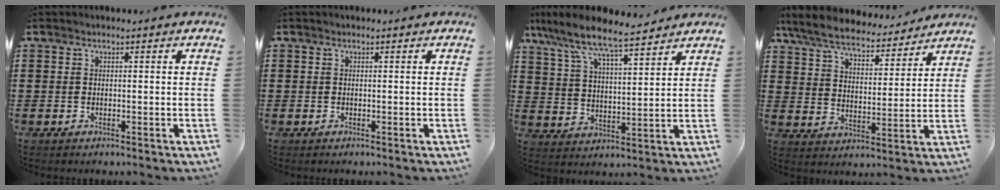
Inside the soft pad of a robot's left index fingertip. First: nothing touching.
{"total": 0.0}
{"total": 7.5, "force": [6.6, 0.8, 3.5], "torque": [-0.095, -0.036, 0.111]}
{"total": 7.2, "force": [6.6, 1.2, 2.6], "torque": [-0.081, -0.037, 0.116]}